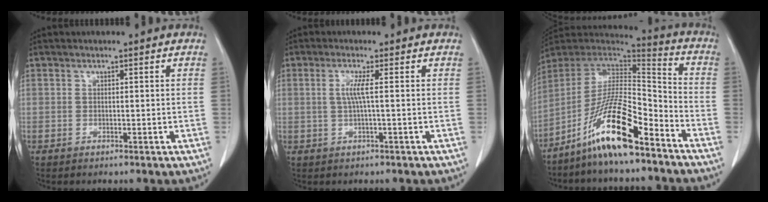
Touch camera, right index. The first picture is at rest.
{"total": 2.6, "force": [0.3, -0.4, 2.6], "torque": [-0.058, 0.001, 0.006]}
{"total": 15.6, "force": [-10.3, 2.1, 11.5], "torque": [-0.215, 0.001, -0.188]}